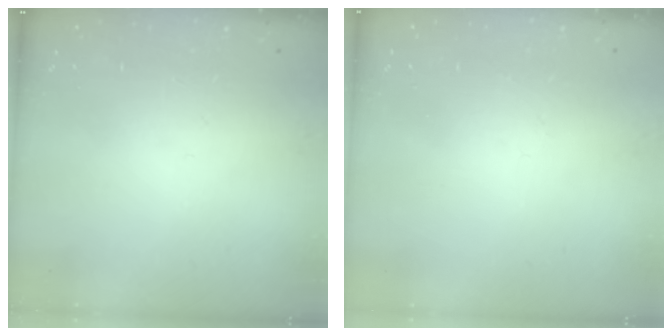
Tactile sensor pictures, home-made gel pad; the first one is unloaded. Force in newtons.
{"total": 0.0}